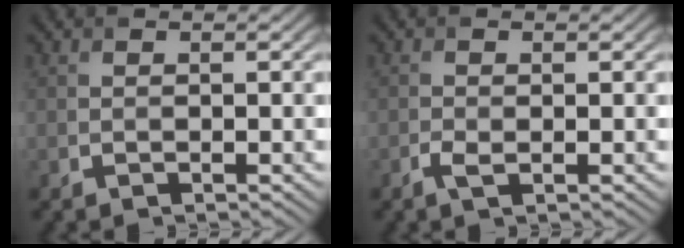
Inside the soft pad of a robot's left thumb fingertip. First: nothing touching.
{"total": 1.4, "force": [-0.6, 0.5, 1.1], "torque": [-0.028, -0.003, -0.013]}